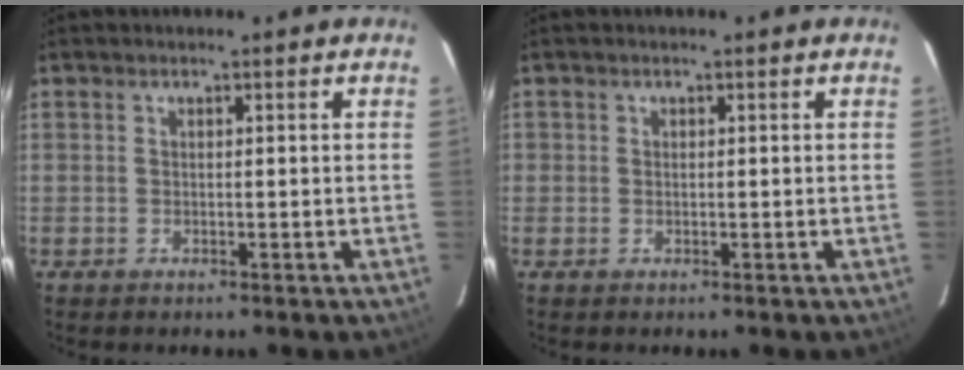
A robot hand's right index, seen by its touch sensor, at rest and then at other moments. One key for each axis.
{"total": 0.5, "fx": 0.0, "fy": 0.5, "fz": 0.1, "tx": 0.000, "ty": 0.001, "tz": 0.000}